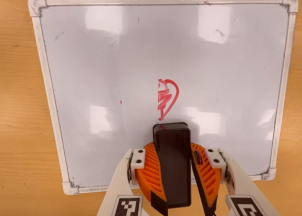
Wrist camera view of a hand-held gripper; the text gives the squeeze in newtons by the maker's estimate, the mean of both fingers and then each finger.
{"total": 12.7, "left": 11.7, "right": 13.8}